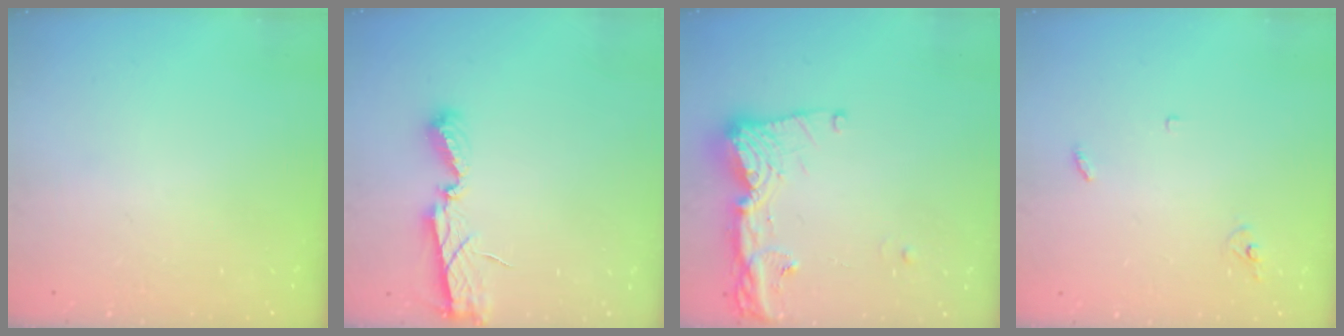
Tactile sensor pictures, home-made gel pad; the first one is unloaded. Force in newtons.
{"total": 6.2, "press": 6.2, "slide": 0.2}
{"total": 14.5, "press": 14.4, "slide": 1.7}
{"total": 2.9, "press": 2.9, "slide": 0.2}